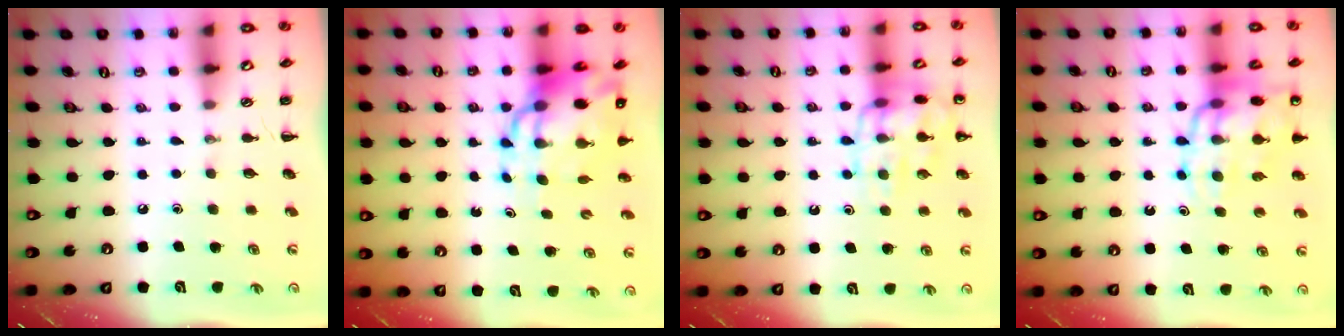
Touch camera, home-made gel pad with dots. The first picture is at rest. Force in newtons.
{"total": 12.7, "press": 12.3, "slide": 3.5}
{"total": 15.5, "press": 15.4, "slide": 1.3}
{"total": 16.7, "press": 16.3, "slide": 3.7}